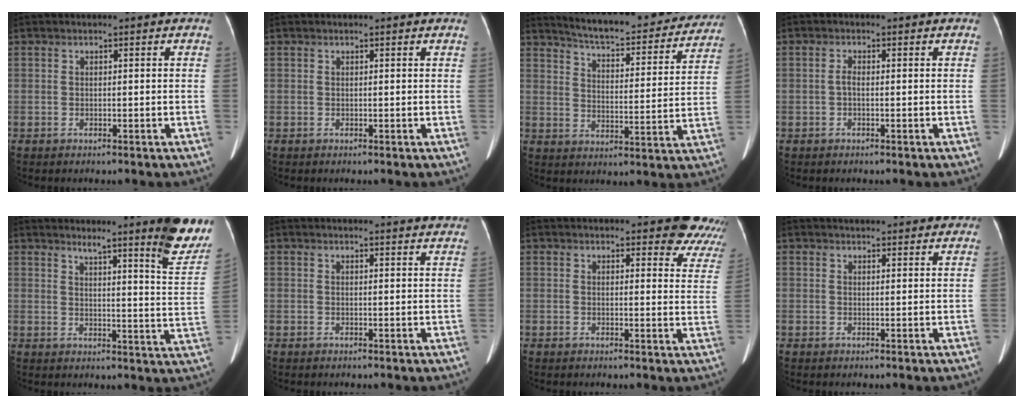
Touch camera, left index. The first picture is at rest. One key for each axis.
{"total": 0.0}
{"total": 22.6, "fx": 20.6, "fy": 4.0, "fz": 8.2, "tx": -0.110, "ty": -0.037, "tz": 0.260}
{"total": 0.9, "fx": -0.3, "fy": 0.3, "fz": 0.8, "tx": -0.017, "ty": 0.001, "tz": -0.006}
{"total": 12.4, "fx": 10.1, "fy": -0.2, "fz": 7.2, "tx": -0.070, "ty": -0.042, "tz": 0.108}
{"total": 8.4, "fx": 8.2, "fy": 0.4, "fz": 1.8, "tx": -0.009, "ty": 0.000, "tz": 0.070}
{"total": 10.4, "fx": 9.5, "fy": 3.2, "fz": 3.1, "tx": 0.014, "ty": -0.026, "tz": 0.072}
{"total": 7.4, "fx": 6.6, "fy": 2.5, "fz": 2.1, "tx": -0.009, "ty": 0.020, "tz": 0.073}